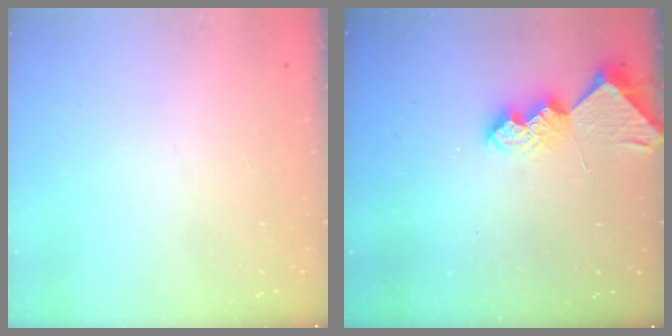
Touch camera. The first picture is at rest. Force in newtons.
{"total": 6.9, "press": 6.8, "slide": 0.6}